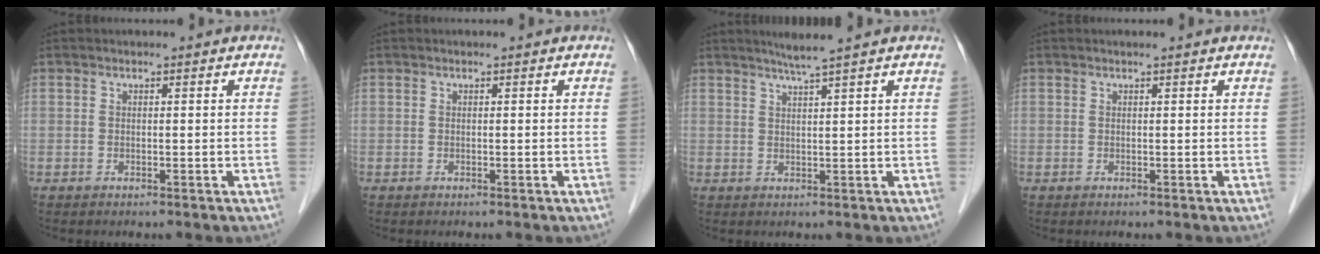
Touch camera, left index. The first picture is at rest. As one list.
[{"total": 0.0}, {"total": 3.1, "force": [2.4, -1.1, 1.6], "torque": [-0.030, -0.007, 0.047]}, {"total": 1.1, "force": [1.0, 0.0, 0.5], "torque": [-0.011, 0.012, 0.013]}]